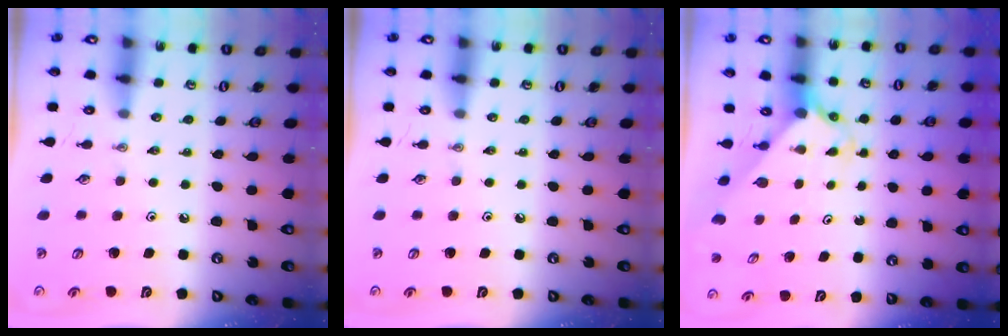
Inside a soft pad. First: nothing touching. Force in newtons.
{"total": 0.0}
{"total": 2.4, "press": 2.4, "slide": 0.2}